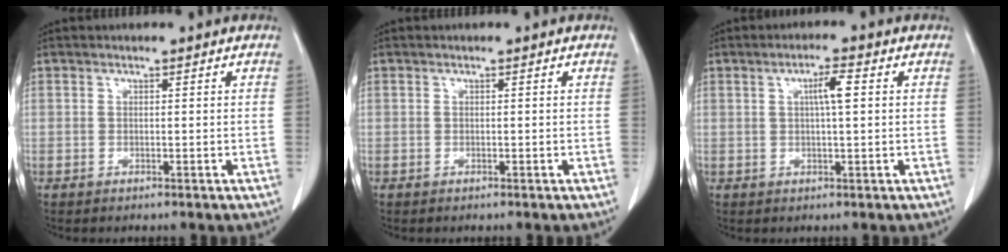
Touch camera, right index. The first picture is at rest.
{"total": 0.0}
{"total": 3.6, "force": [0.8, 0.2, 3.5], "torque": [-0.061, 0.003, 0.013]}